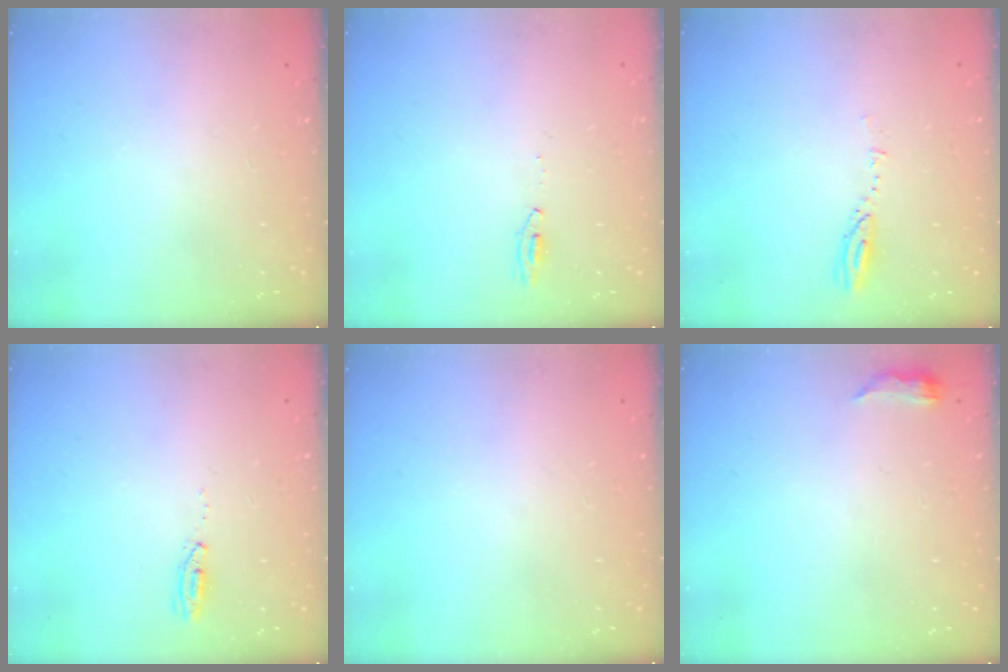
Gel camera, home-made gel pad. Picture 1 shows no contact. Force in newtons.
{"total": 17.2, "press": 4.3, "slide": 16.7}
{"total": 2.9, "press": 2.9, "slide": 0.3}
{"total": 3.6, "press": 3.4, "slide": 1.0}
{"total": 0.0}
{"total": 3.8, "press": 3.3, "slide": 1.9}